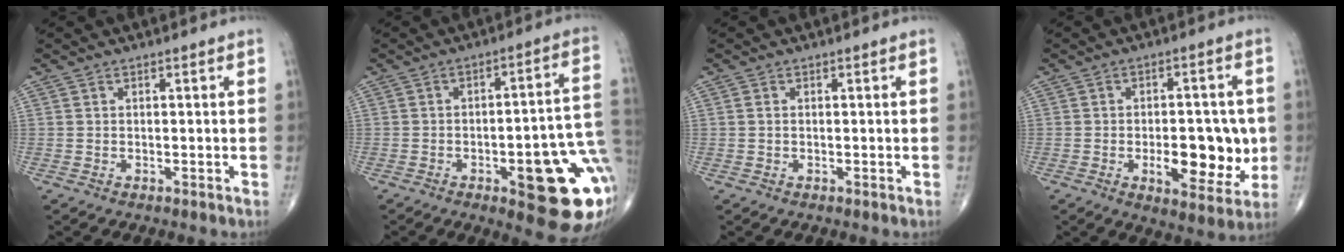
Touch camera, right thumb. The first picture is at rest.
{"total": 19.7, "force": [-5.6, 5.9, 18.0], "torque": [-0.176, 0.027, -0.055]}
{"total": 0.5, "force": [0.1, 0.4, 0.4], "torque": [-0.007, 0.001, 0.001]}
{"total": 13.1, "force": [-2.0, 6.2, 11.3], "torque": [-0.126, 0.000, -0.019]}